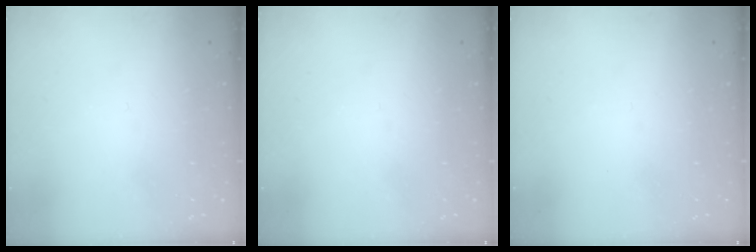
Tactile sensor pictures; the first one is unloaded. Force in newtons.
{"total": 0.0}
{"total": 0.0}